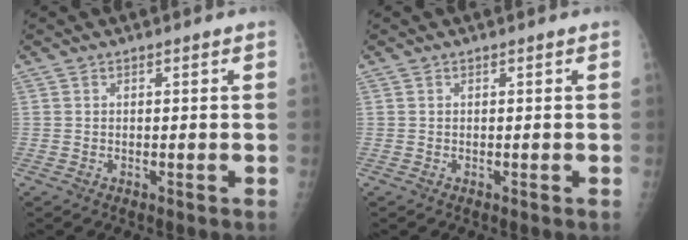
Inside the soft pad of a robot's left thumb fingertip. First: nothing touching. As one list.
[{"total": 0.0}]